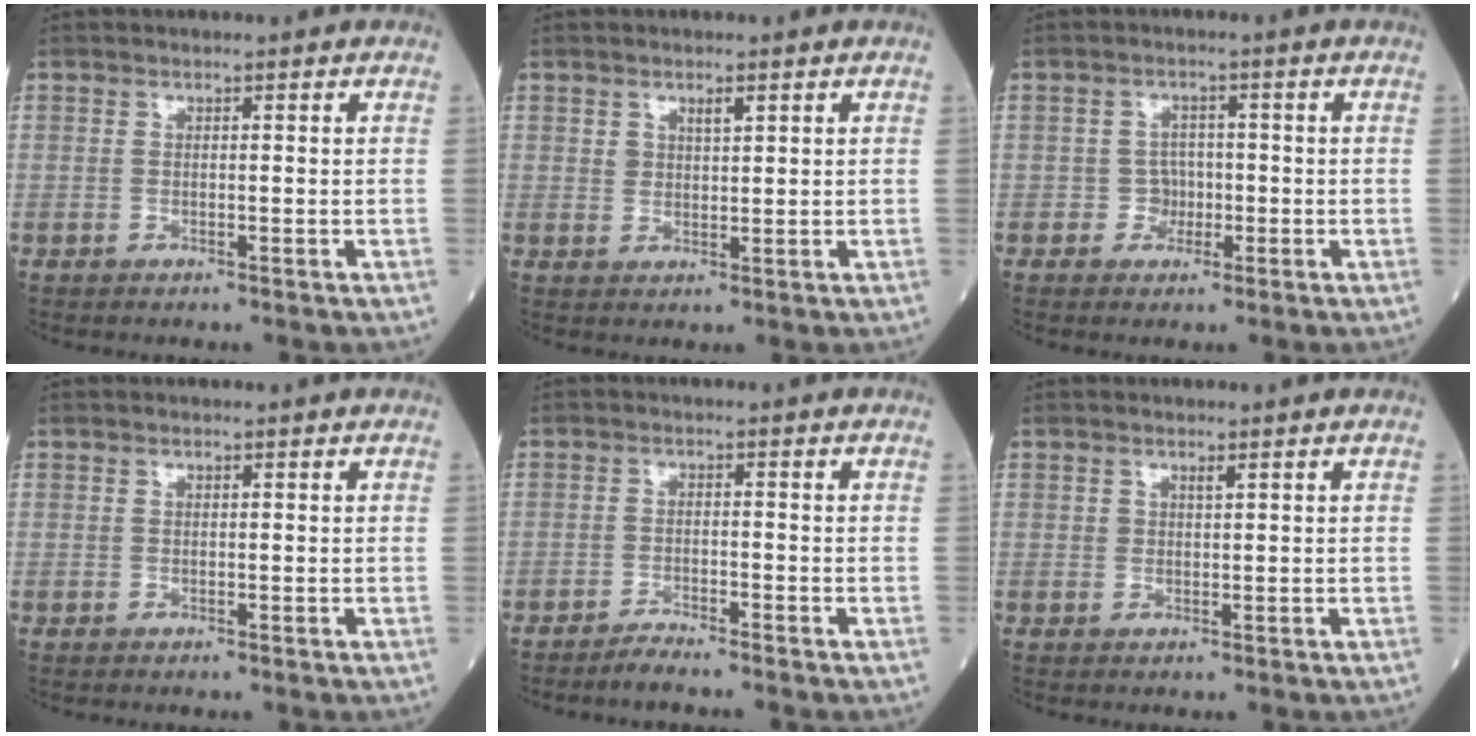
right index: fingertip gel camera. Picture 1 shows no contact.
{"total": 2.2, "force": [1.3, 1.0, 1.5], "torque": [-0.026, -0.001, 0.025]}
{"total": 2.7, "force": [-0.7, 2.5, 0.6], "torque": [0.002, 0.010, -0.012]}
{"total": 0.0}
{"total": 2.2, "force": [-2.1, -0.3, 0.6], "torque": [-0.019, -0.010, -0.041]}
{"total": 1.0, "force": [0.7, 0.4, 0.6], "torque": [-0.011, -0.001, 0.012]}